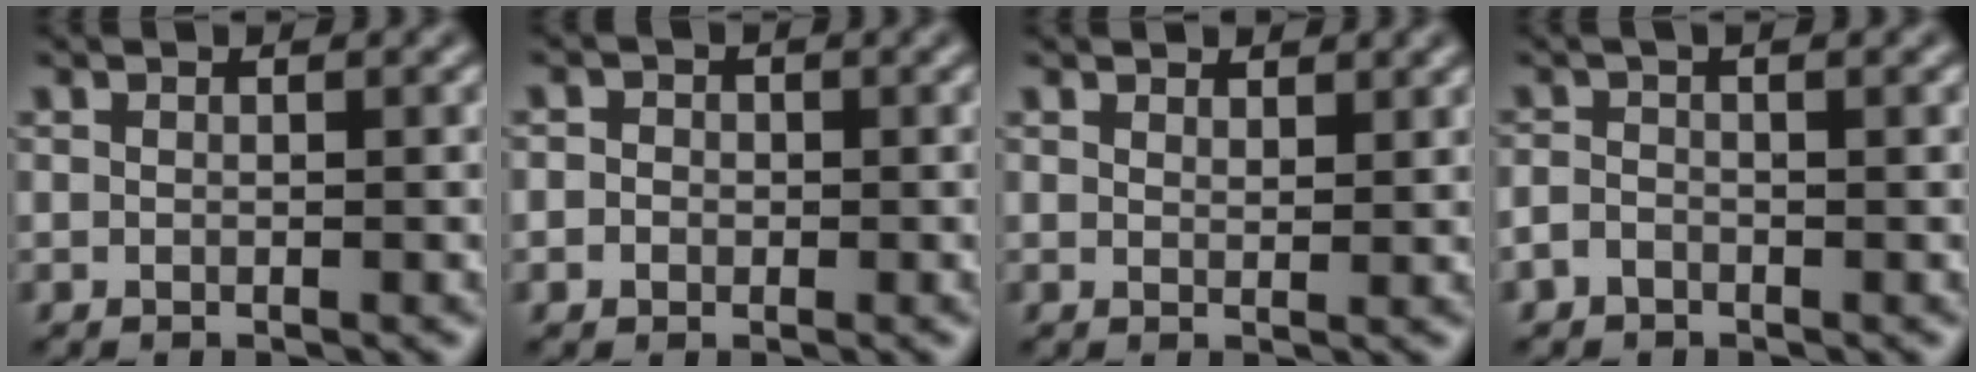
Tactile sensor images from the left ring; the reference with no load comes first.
{"total": 2.2, "force": [0.5, 2.0, 0.8], "torque": [0.008, 0.016, -0.018]}
{"total": 1.5, "force": [1.4, 0.5, 0.3], "torque": [-0.009, 0.001, 0.024]}
{"total": 1.2, "force": [-0.5, 0.5, 0.9], "torque": [-0.023, 0.000, -0.014]}